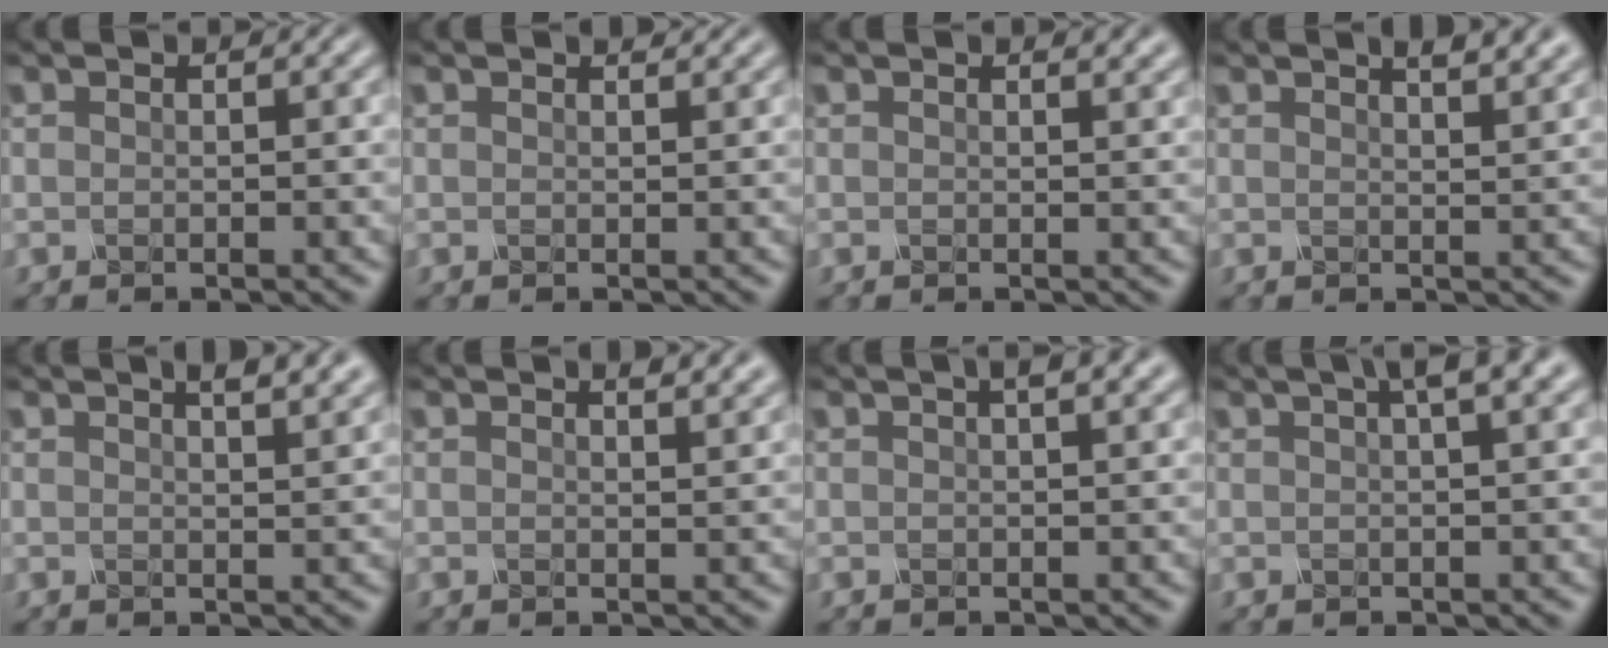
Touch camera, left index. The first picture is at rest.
{"total": 1.0, "force": [0.9, 0.1, 0.3], "torque": [-0.009, -0.001, 0.010]}
{"total": 1.5, "force": [1.3, 0.4, 0.7], "torque": [-0.008, 0.001, 0.018]}
{"total": 4.4, "force": [3.1, 1.6, 2.6], "torque": [-0.010, 0.022, 0.013]}
{"total": 5.1, "force": [3.4, 1.9, 3.2], "torque": [-0.013, 0.028, 0.013]}
{"total": 3.0, "force": [2.2, 1.1, 1.7], "torque": [-0.006, 0.016, 0.011]}
{"total": 3.1, "force": [1.8, 0.9, 2.4], "torque": [-0.022, 0.005, 0.015]}
{"total": 3.7, "force": [2.0, 0.6, 3.0], "torque": [-0.038, 0.012, 0.026]}